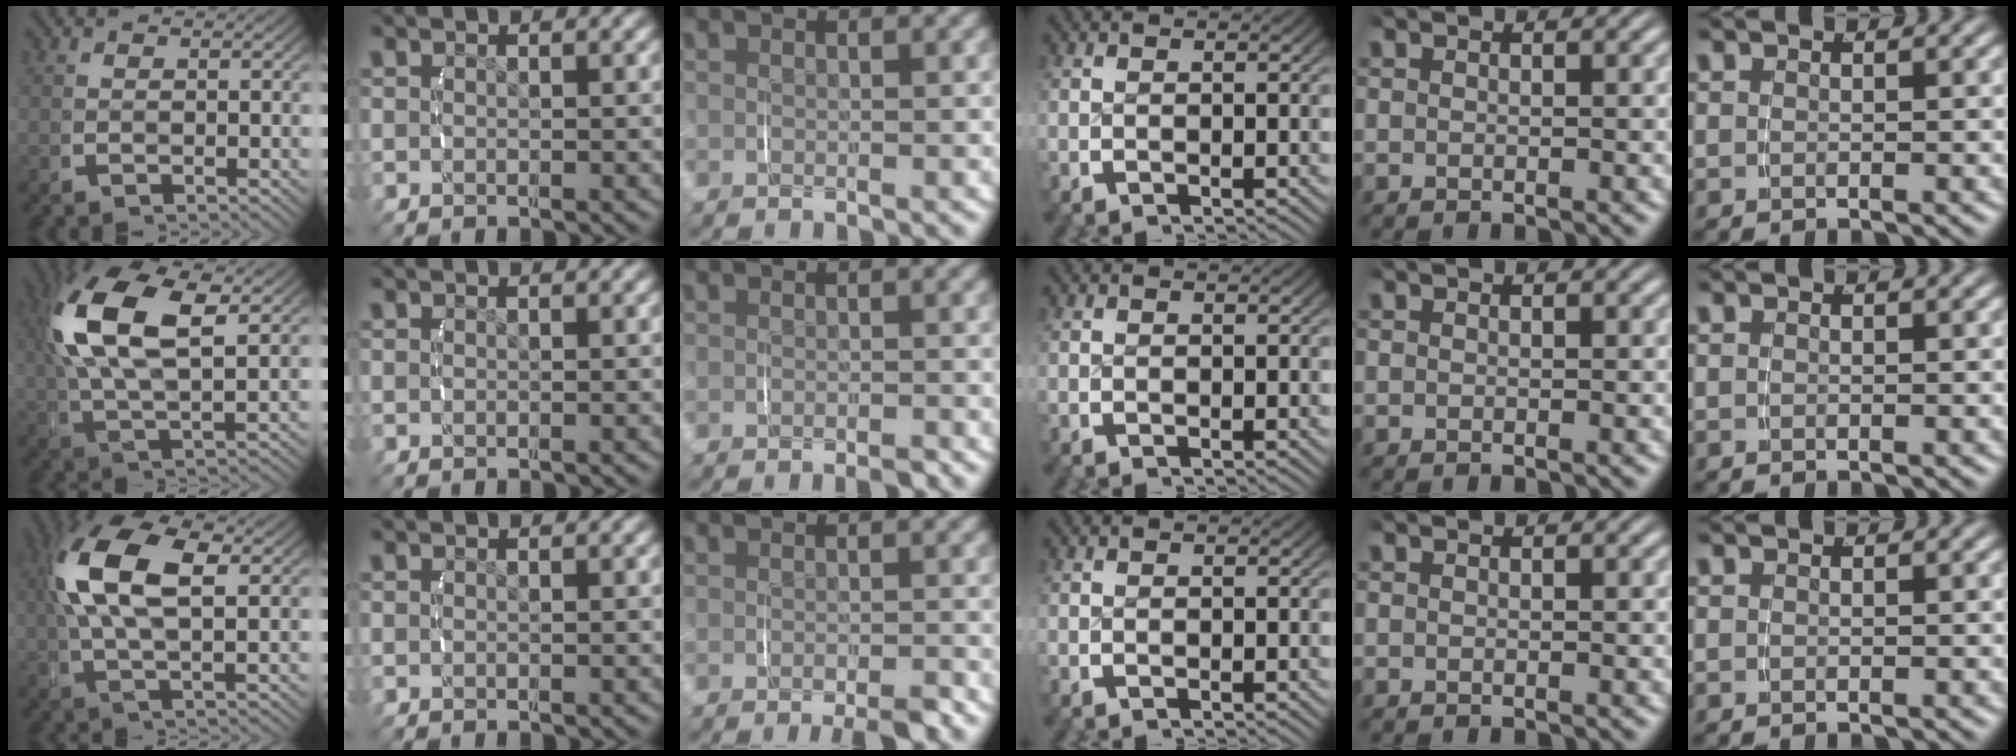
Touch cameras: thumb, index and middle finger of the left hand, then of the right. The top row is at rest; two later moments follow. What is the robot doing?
{"motion": "lift_and_place", "object": "jar lid"}